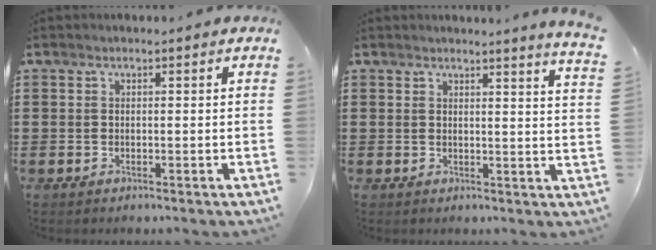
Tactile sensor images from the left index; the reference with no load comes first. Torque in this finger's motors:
{"motor_torque": [0.00, 0.05, -0.45, -0.04]}